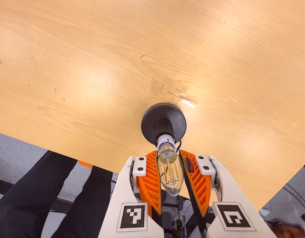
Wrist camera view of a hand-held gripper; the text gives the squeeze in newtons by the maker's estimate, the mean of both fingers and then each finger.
{"total": 13.6, "left": 13.6, "right": 13.7}